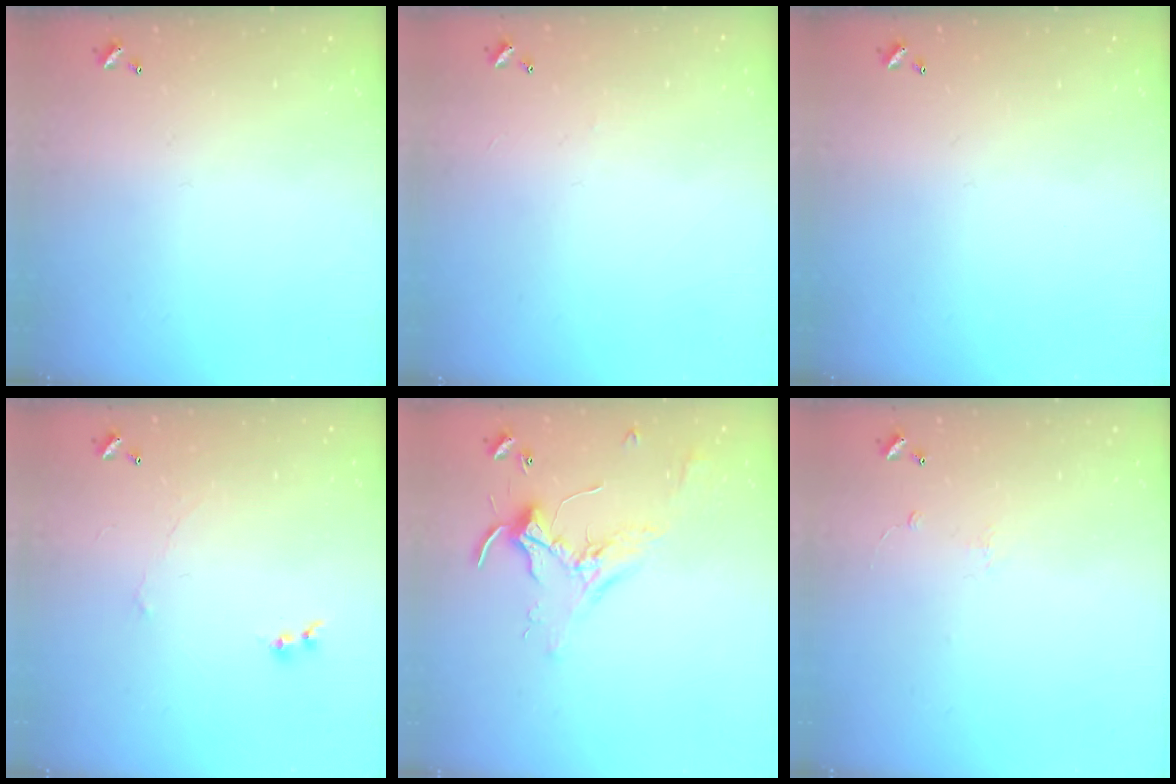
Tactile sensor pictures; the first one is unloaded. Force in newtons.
{"total": 0.7, "press": 0.5, "slide": 0.6}
{"total": 0.0}
{"total": 0.7, "press": 0.4, "slide": 0.6}
{"total": 2.1, "press": 2.1, "slide": 0.4}
{"total": 0.7, "press": 0.2, "slide": 0.7}